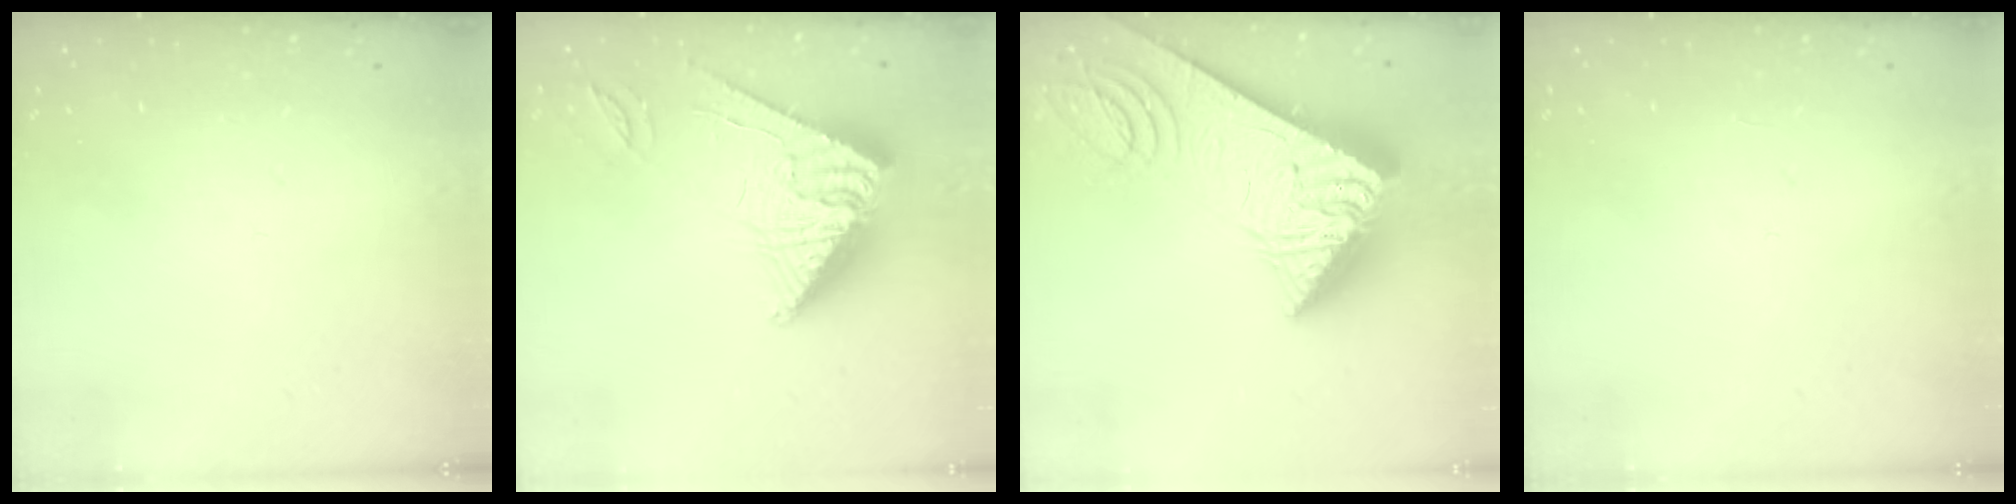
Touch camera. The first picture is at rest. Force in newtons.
{"total": 17.0, "press": 16.9, "slide": 1.4}
{"total": 16.6, "press": 16.6, "slide": 1.7}
{"total": 0.0}